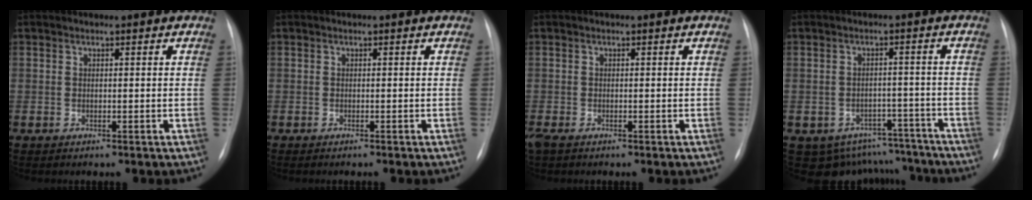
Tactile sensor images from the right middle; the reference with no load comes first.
{"total": 0.6, "force": [-0.5, 0.0, 0.4], "torque": [-0.007, -0.002, -0.007]}
{"total": 2.6, "force": [-1.4, 1.6, 1.5], "torque": [-0.037, -0.007, -0.019]}
{"total": 10.4, "force": [-8.5, 5.9, 0.9], "torque": [0.000, 0.031, -0.095]}